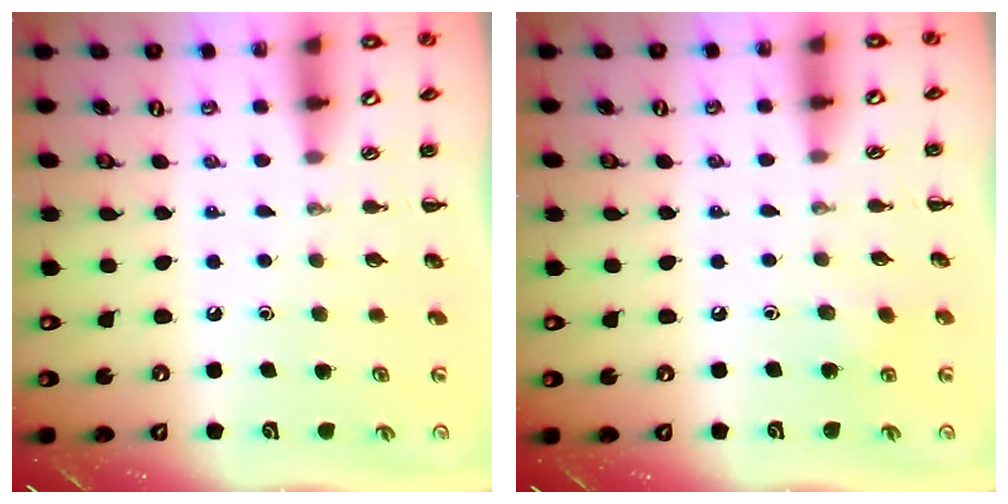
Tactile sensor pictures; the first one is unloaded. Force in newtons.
{"total": 6.8, "press": 6.7, "slide": 0.9}